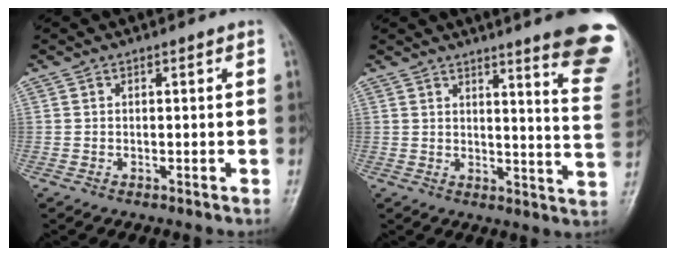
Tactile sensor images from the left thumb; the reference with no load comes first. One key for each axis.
{"total": 15.8, "fx": 11.6, "fy": 1.1, "fz": 10.7, "tx": -0.102, "ty": -0.092, "tz": 0.127}